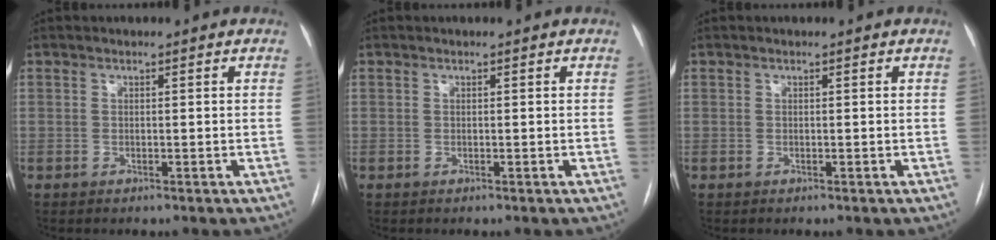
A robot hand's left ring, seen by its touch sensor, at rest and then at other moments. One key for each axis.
{"total": 0.0}
{"total": 0.0}